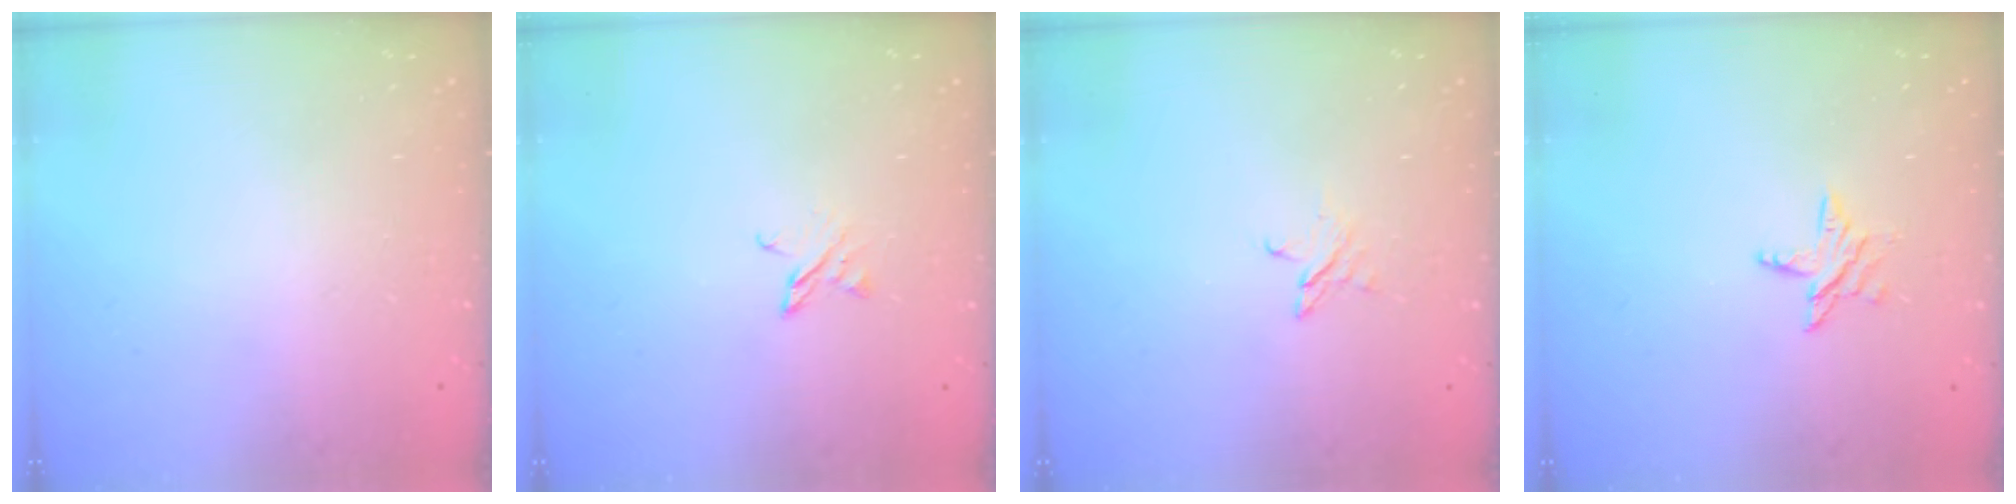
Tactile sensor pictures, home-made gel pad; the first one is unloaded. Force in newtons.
{"total": 3.3, "press": 3.3, "slide": 0.4}
{"total": 2.7, "press": 2.7, "slide": 0.3}
{"total": 5.0, "press": 5.0, "slide": 0.6}